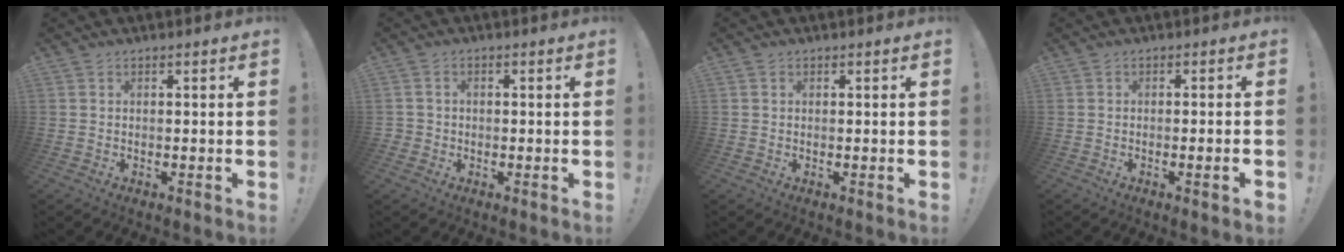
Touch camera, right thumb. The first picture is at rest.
{"total": 2.1, "force": [-0.6, 1.8, 0.8], "torque": [-0.015, 0.007, -0.010]}
{"total": 0.5, "force": [0.2, 0.5, 0.0], "torque": [0.004, 0.000, 0.003]}
{"total": 3.0, "force": [-0.9, -0.4, 2.8], "torque": [-0.051, -0.003, -0.013]}